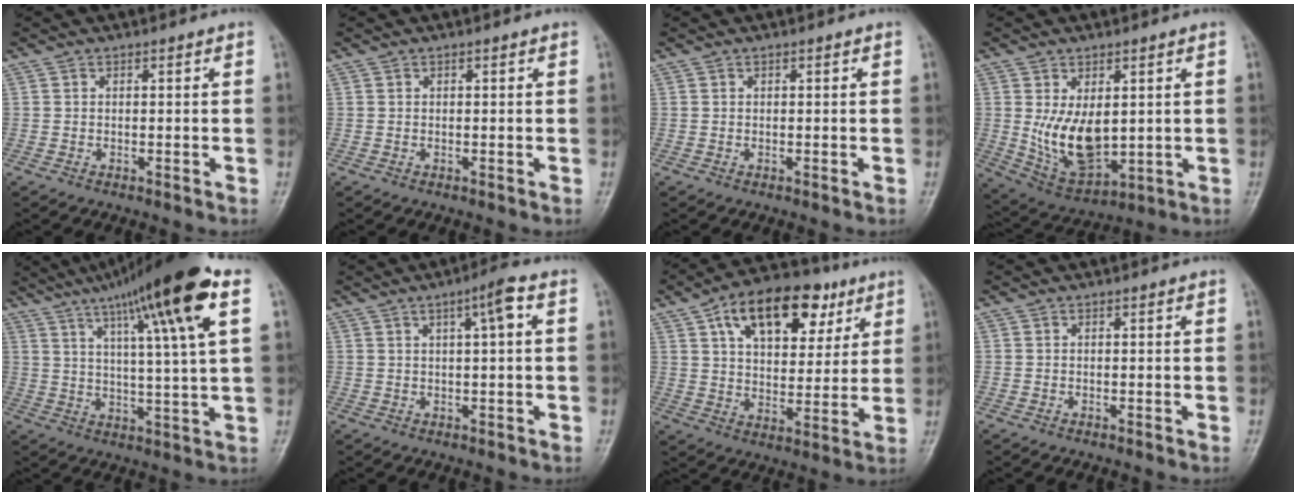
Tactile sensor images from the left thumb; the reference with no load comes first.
{"total": 0.0}
{"total": 0.0}
{"total": 11.2, "force": [0.9, 6.4, 9.2], "torque": [-0.144, -0.020, 0.039]}
{"total": 19.9, "force": [9.9, 1.5, 17.1], "torque": [-0.268, -0.005, 0.154]}
{"total": 4.6, "force": [1.5, 0.5, 4.4], "torque": [-0.074, 0.007, 0.024]}
{"total": 18.7, "force": [9.0, 10.6, 12.5], "torque": [-0.150, -0.013, 0.143]}
{"total": 0.0}